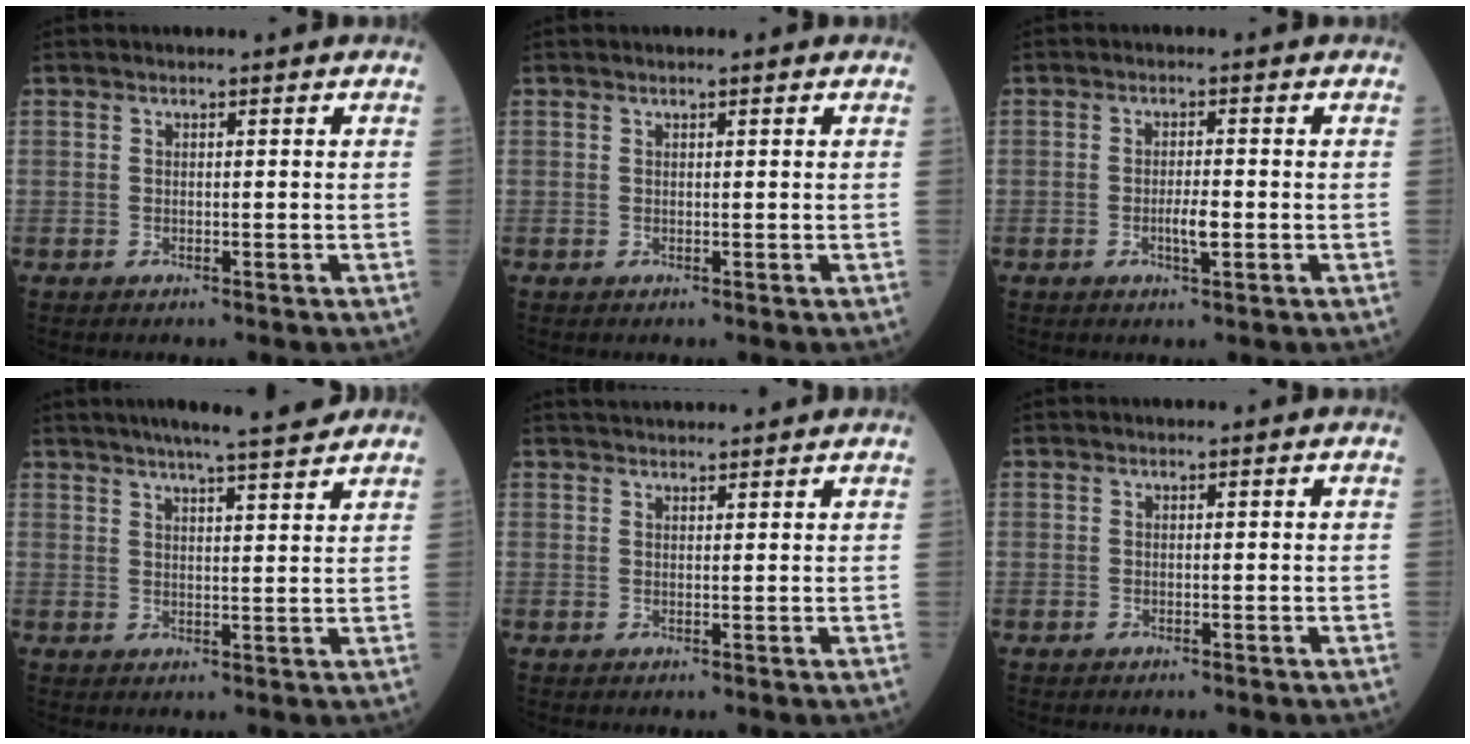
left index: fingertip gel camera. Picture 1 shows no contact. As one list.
[{"total": 1.1, "force": [0.9, 0.2, 0.7], "torque": [-0.013, 0.009, 0.012]}, {"total": 2.7, "force": [-0.7, 0.4, 2.5], "torque": [-0.048, -0.001, -0.010]}, {"total": 11.4, "force": [9.8, 0.5, 5.9], "torque": [-0.087, 0.012, 0.126]}, {"total": 6.4, "force": [6.1, 0.5, 1.8], "torque": [-0.025, 0.036, 0.083]}, {"total": 0.0}]